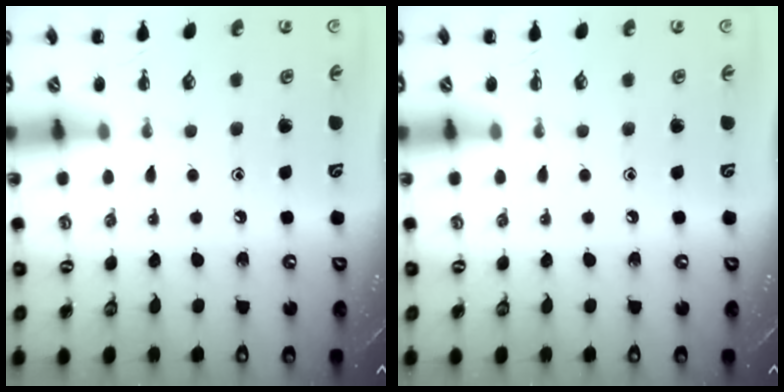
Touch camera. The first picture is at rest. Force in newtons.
{"total": 0.0}